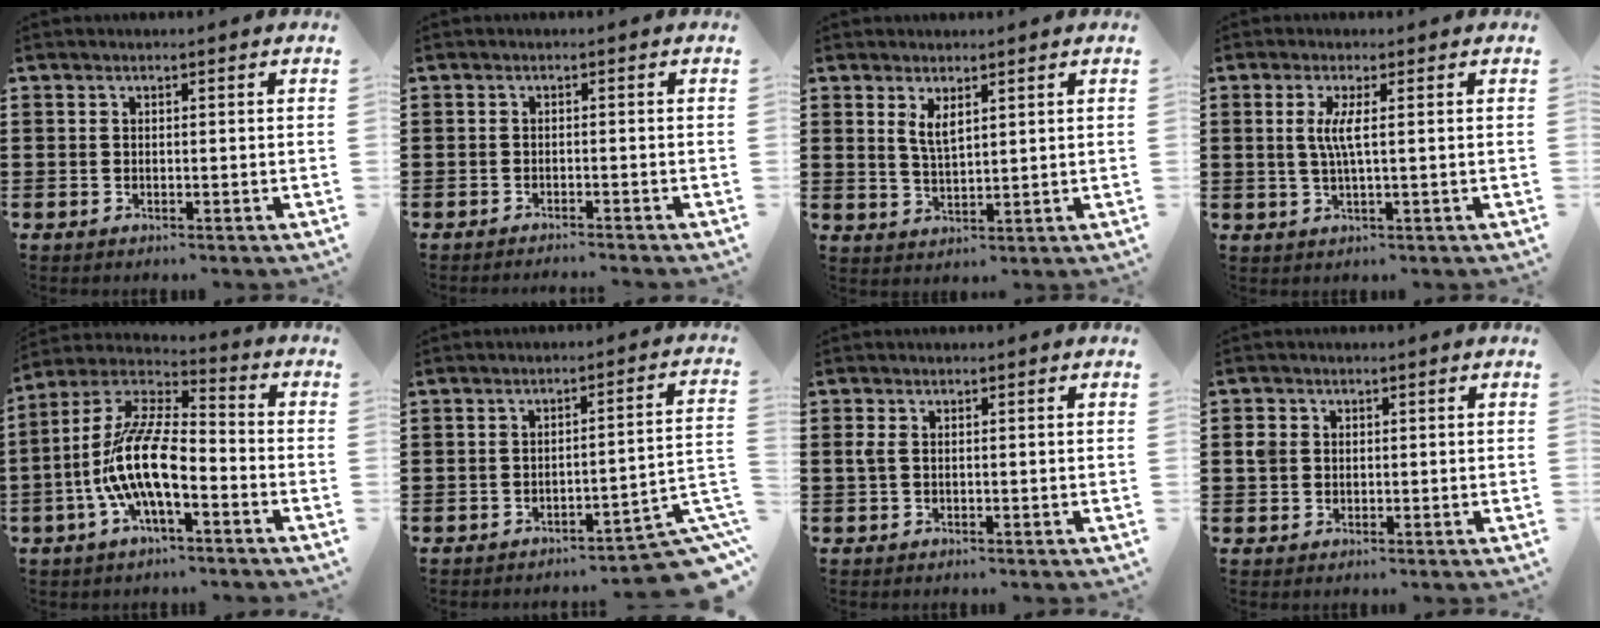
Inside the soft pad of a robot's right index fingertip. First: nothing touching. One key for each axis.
{"total": 1.1, "fx": -1.1, "fy": -0.2, "fz": 0.1, "tx": -0.004, "ty": 0.002, "tz": -0.021}
{"total": 3.0, "fx": 1.7, "fy": 1.0, "fz": 2.2, "tx": -0.046, "ty": 0.003, "tz": 0.031}
{"total": 3.7, "fx": 0.3, "fy": 0.0, "fz": 3.7, "tx": -0.079, "ty": -0.009, "tz": 0.001}
{"total": 12.5, "fx": -4.1, "fy": 4.5, "fz": 10.9, "tx": -0.252, "ty": -0.013, "tz": -0.085}
{"total": 5.6, "fx": -4.6, "fy": 0.3, "fz": 3.2, "tx": -0.051, "ty": -0.009, "tz": -0.087}
{"total": 1.5, "fx": 0.1, "fy": 0.6, "fz": 1.3, "tx": -0.042, "ty": -0.003, "tz": -0.004}
{"total": 2.3, "fx": 0.4, "fy": 2.0, "fz": 1.1, "tx": -0.027, "ty": 0.011, "tz": 0.006}